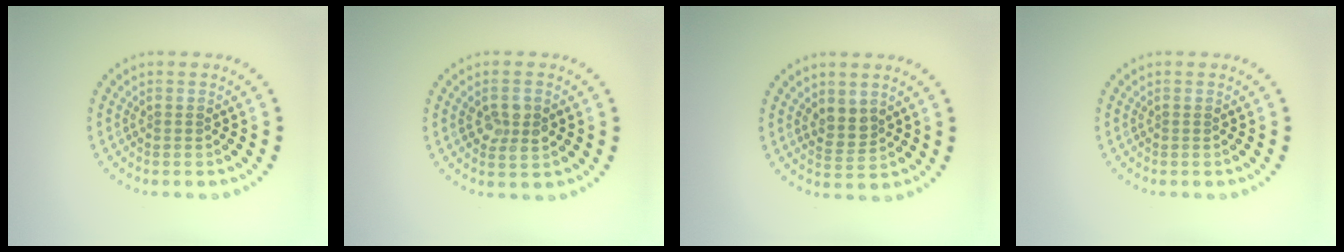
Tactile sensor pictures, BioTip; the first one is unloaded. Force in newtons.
{"total": 2.6, "press": 2.6, "slide": 0.0}
{"total": 2.2, "press": 1.9, "slide": 1.1}
{"total": 0.0}